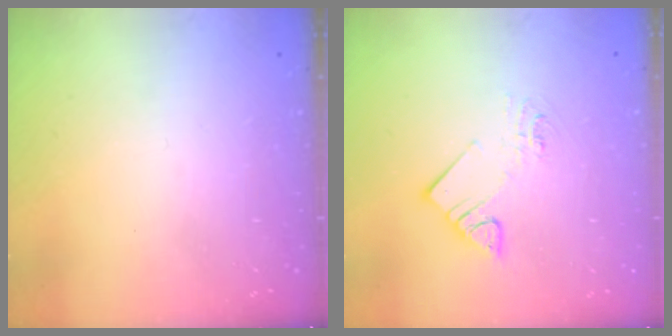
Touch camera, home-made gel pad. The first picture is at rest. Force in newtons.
{"total": 7.5, "press": 7.5, "slide": 0.4}